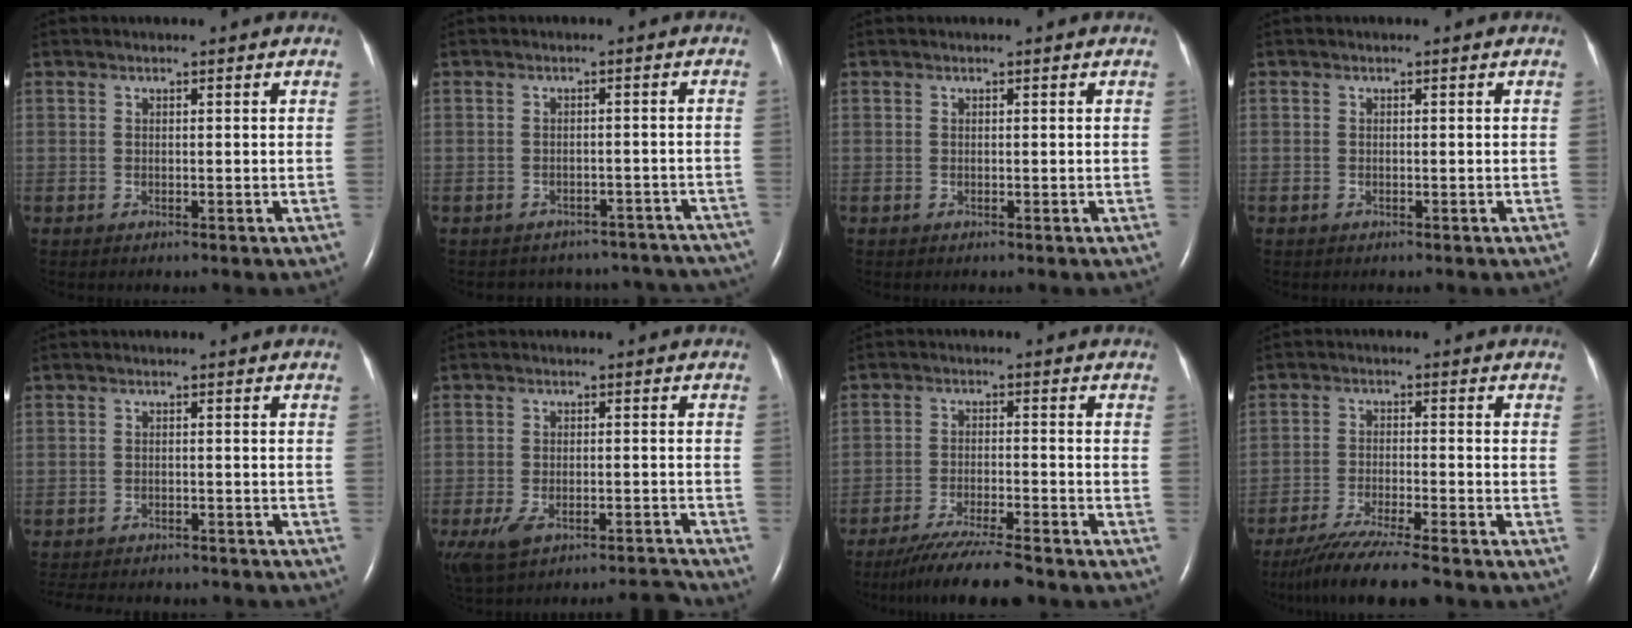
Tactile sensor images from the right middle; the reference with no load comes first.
{"total": 15.8, "force": [-14.2, 6.5, 2.5], "torque": [-0.040, 0.026, -0.141]}
{"total": 0.0}
{"total": 0.0}
{"total": 16.2, "force": [-14.4, 4.5, 6.1], "torque": [-0.141, -0.014, -0.179]}
{"total": 6.9, "force": [-6.0, 0.9, 3.2], "torque": [-0.063, 0.004, -0.103]}
{"total": 9.3, "force": [-8.1, 0.1, 4.6], "torque": [-0.079, -0.029, -0.135]}
{"total": 9.0, "force": [-7.6, -0.5, 4.7], "torque": [-0.081, -0.032, -0.130]}